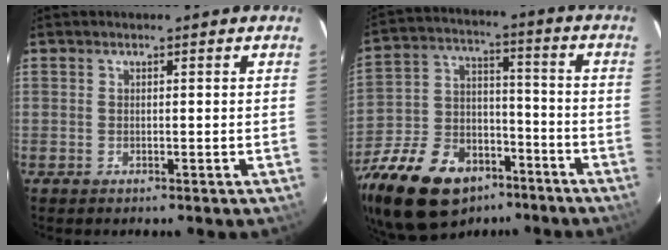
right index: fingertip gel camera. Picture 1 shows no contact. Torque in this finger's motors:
{"motor_torque": [1.25, -0.89, 0.58, 0.10]}